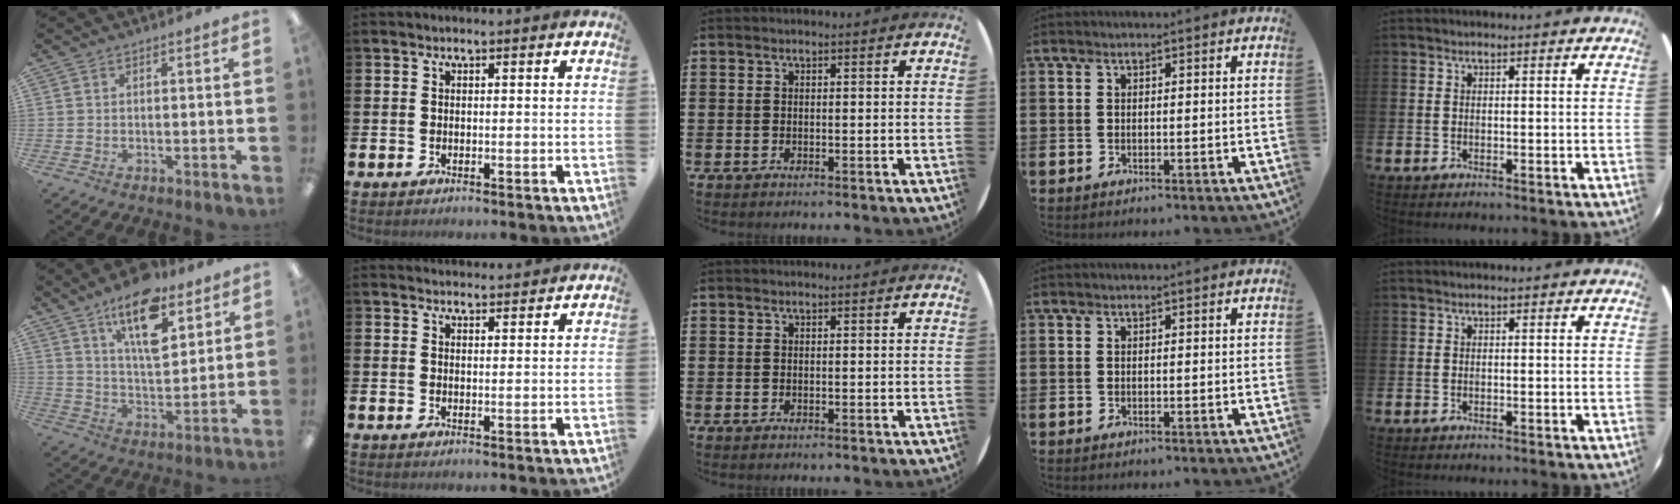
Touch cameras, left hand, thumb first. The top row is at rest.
{"thumb": {"total": 16.2, "force": [10.3, 7.0, 10.4], "torque": [-0.159, -0.047, 0.171]}, "index": {"total": 2.5, "force": [2.5, 0.4, -0.1], "torque": [0.006, -0.015, 0.044]}}